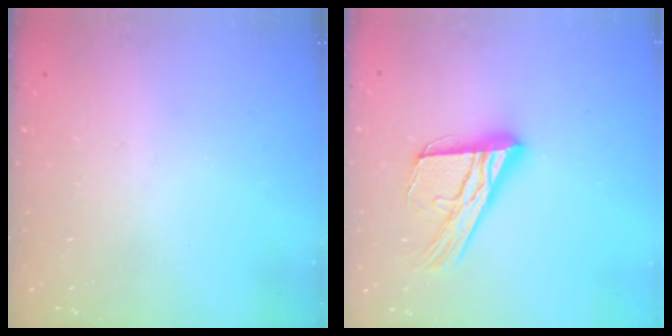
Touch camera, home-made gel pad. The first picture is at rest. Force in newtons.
{"total": 17.1, "press": 17.0, "slide": 1.7}